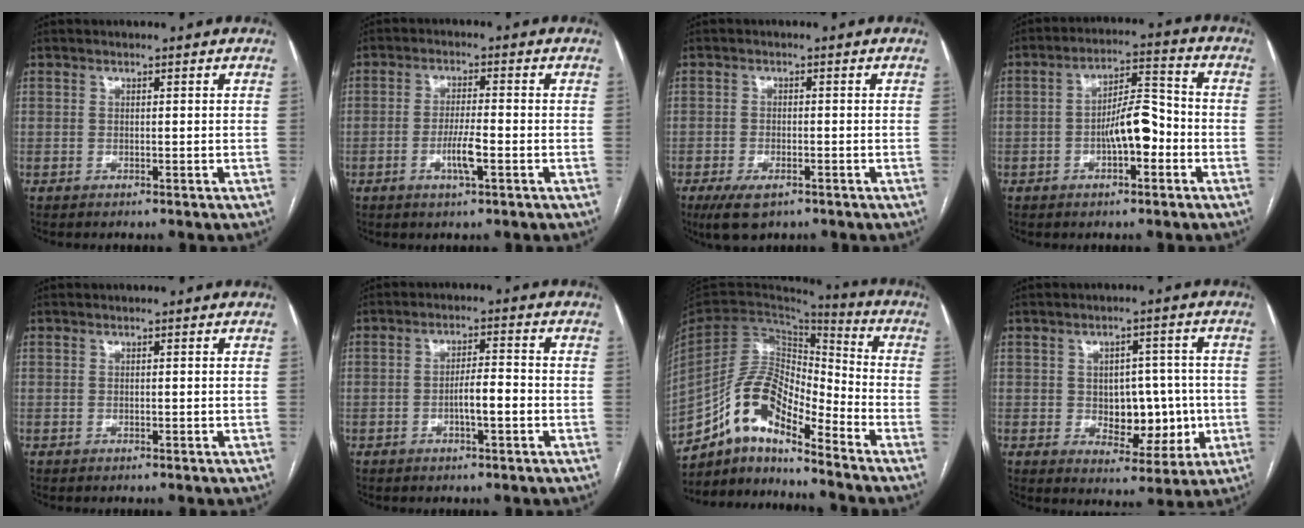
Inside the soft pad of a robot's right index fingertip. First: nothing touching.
{"total": 4.6, "force": [-1.7, 0.4, 4.3], "torque": [-0.082, -0.004, -0.032]}
{"total": 4.8, "force": [-3.1, 2.0, 3.2], "torque": [-0.064, -0.007, -0.048]}
{"total": 7.9, "force": [-2.2, 2.6, 7.1], "torque": [-0.122, 0.022, -0.037]}
{"total": 0.0}
{"total": 4.4, "force": [-1.4, 0.7, 4.2], "torque": [-0.072, 0.007, -0.022]}
{"total": 13.2, "force": [-9.5, 3.8, 8.4], "torque": [-0.159, 0.033, -0.173]}
{"total": 9.0, "force": [-0.8, 5.6, 7.0], "torque": [-0.084, 0.016, 0.001]}